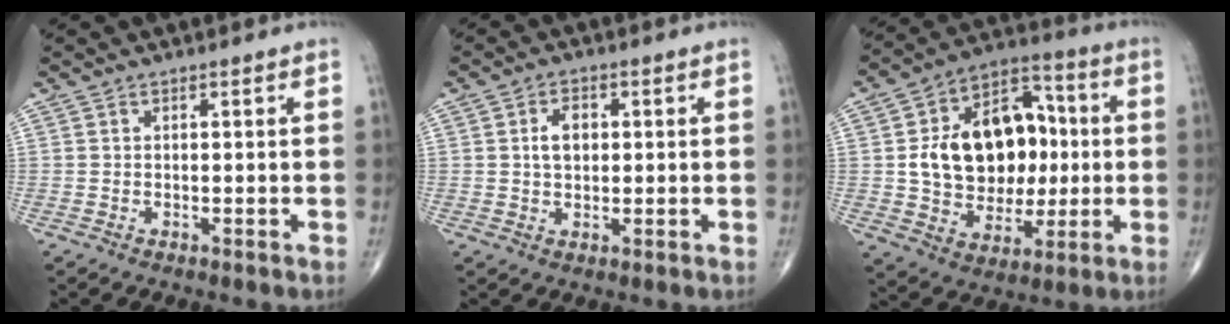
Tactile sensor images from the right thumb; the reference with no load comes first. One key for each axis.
{"total": 4.3, "fx": 0.7, "fy": 2.9, "fz": 3.1, "tx": -0.045, "ty": 0.005, "tz": 0.011}
{"total": 20.3, "fx": 1.5, "fy": 14.7, "fz": 13.9, "tx": -0.176, "ty": 0.026, "tz": 0.033}